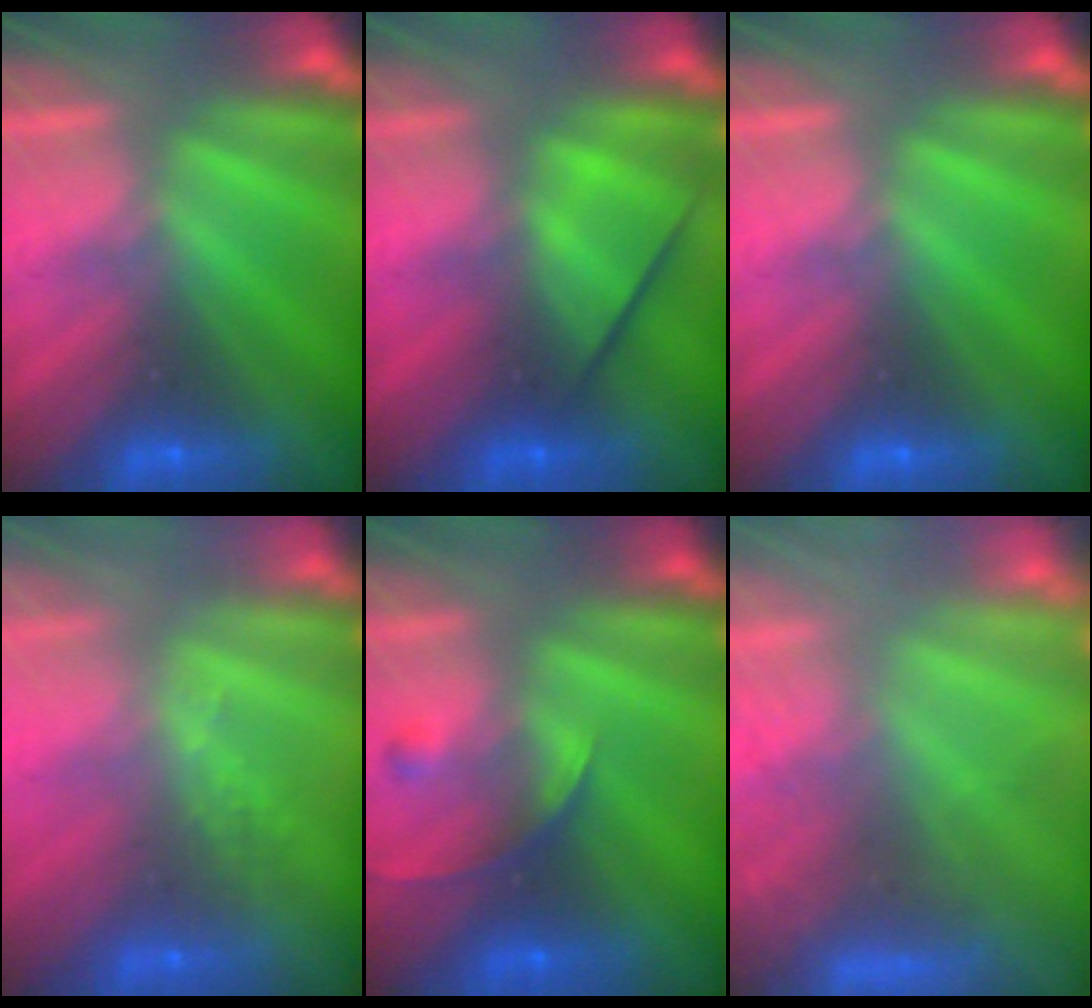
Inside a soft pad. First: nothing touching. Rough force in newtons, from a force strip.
{"total": 2.5}
{"total": 0.0}
{"total": 2.5}
{"total": 2.4}
{"total": 5.6}